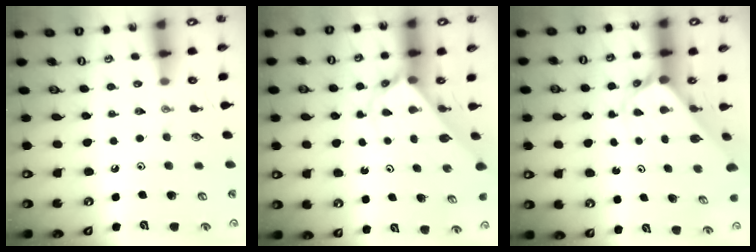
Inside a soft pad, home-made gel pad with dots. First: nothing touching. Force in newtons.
{"total": 2.8, "press": 2.8, "slide": 0.1}
{"total": 2.3, "press": 2.3, "slide": 0.2}